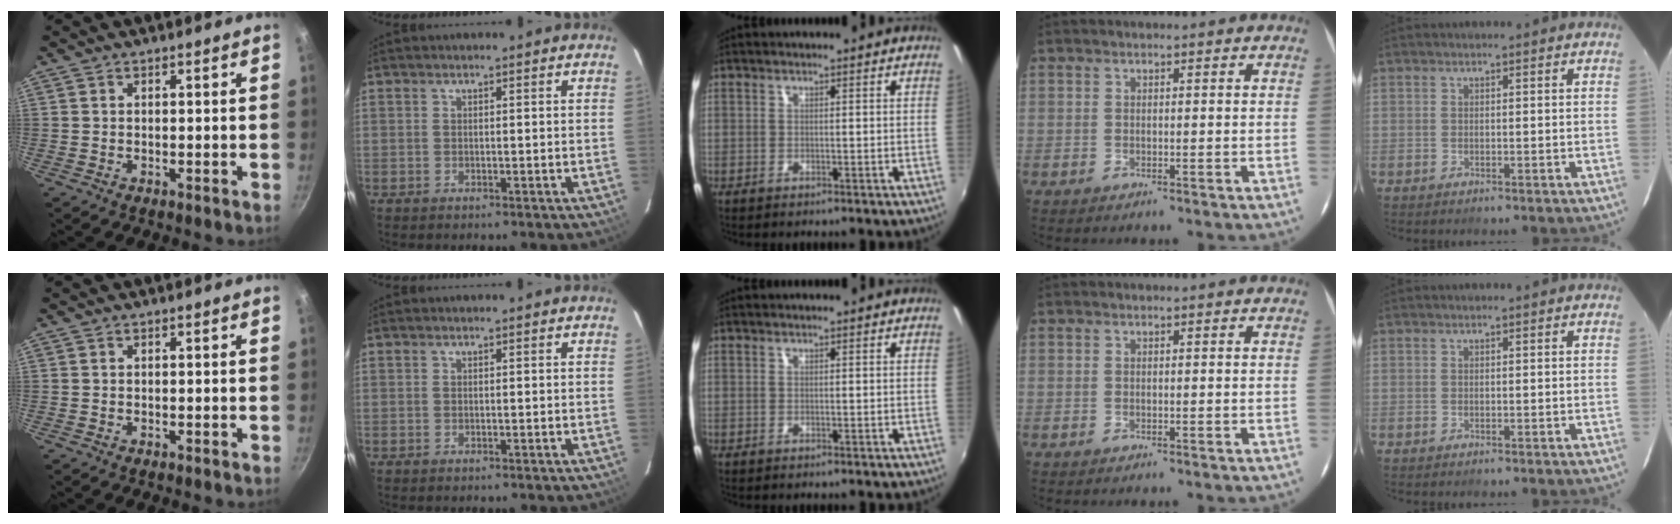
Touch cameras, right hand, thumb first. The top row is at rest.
{}